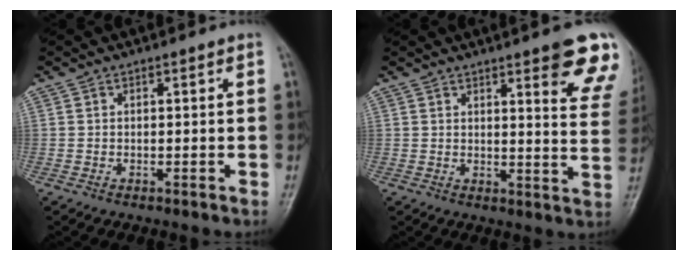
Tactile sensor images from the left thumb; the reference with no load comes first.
{"total": 12.6, "force": [8.0, 2.3, 9.5], "torque": [-0.079, -0.039, 0.083]}